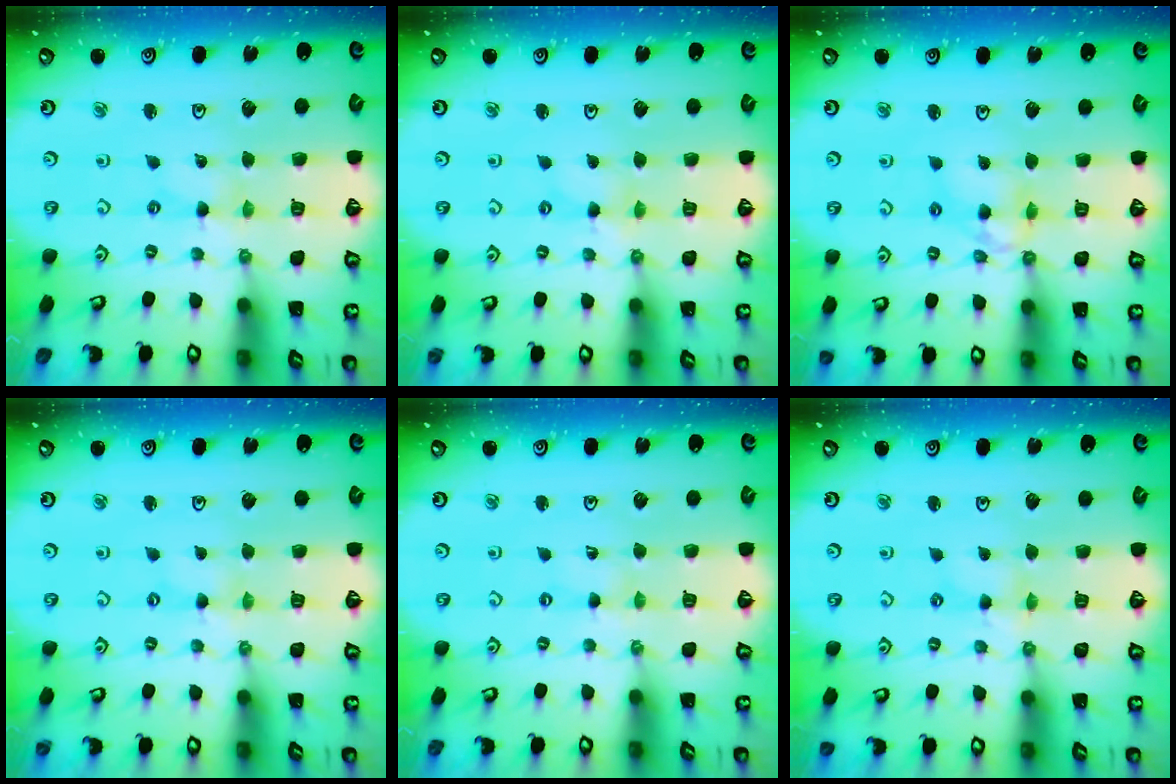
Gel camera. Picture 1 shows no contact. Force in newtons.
{"total": 0.0}
{"total": 8.3, "press": 8.2, "slide": 0.9}
{"total": 0.0}
{"total": 0.0}
{"total": 1.7, "press": 1.6, "slide": 0.3}